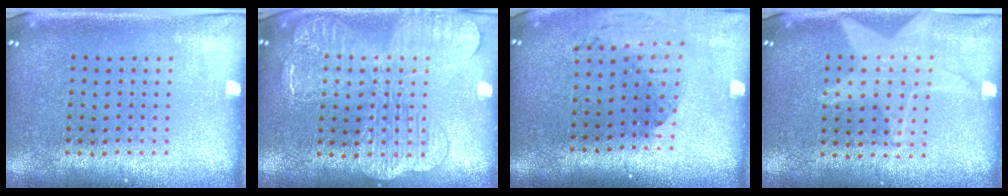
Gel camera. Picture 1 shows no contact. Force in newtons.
{"total": 3.1, "press": 3.1, "slide": 0.5}
{"total": 1.8, "press": 1.4, "slide": 1.1}
{"total": 1.2, "press": 1.2, "slide": 0.3}